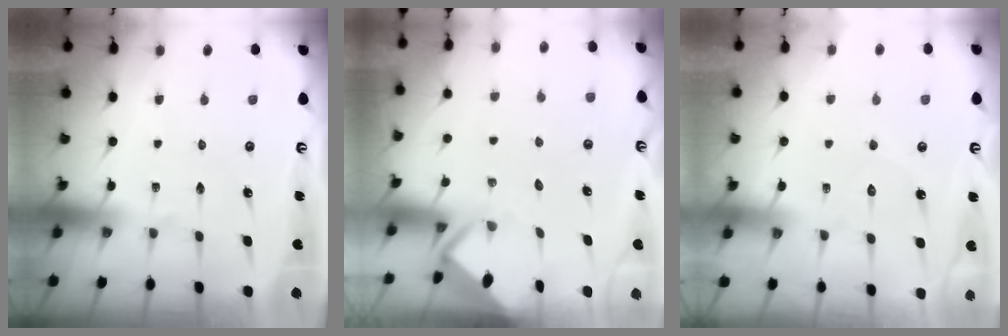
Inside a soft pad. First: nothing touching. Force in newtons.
{"total": 3.0, "press": 3.0, "slide": 0.1}
{"total": 5.4, "press": 5.4, "slide": 0.5}